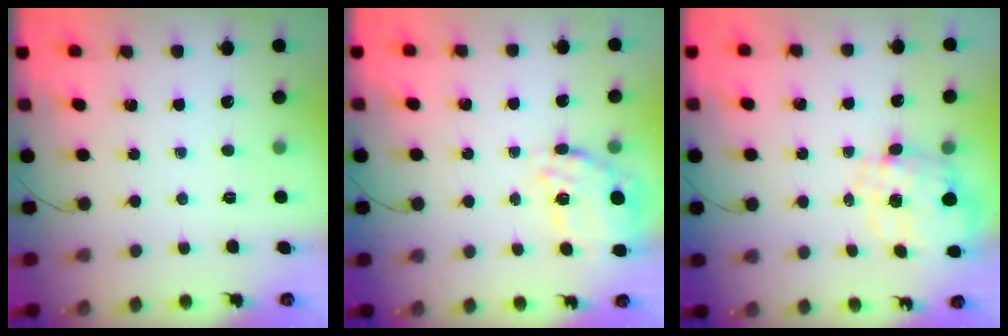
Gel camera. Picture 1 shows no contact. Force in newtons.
{"total": 17.1, "press": 16.8, "slide": 3.4}
{"total": 2.8, "press": 2.6, "slide": 1.0}